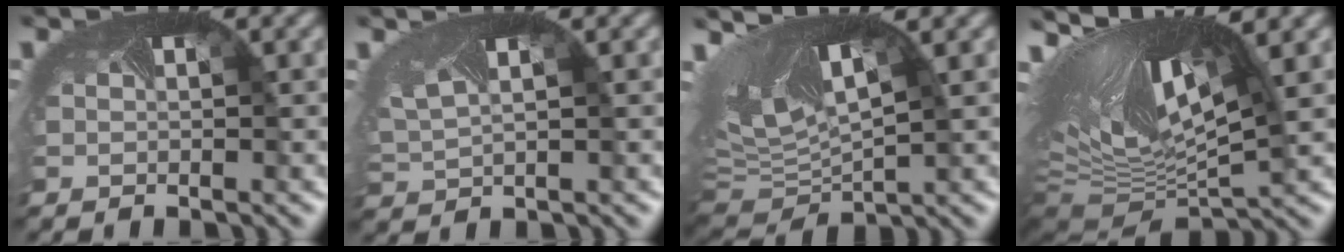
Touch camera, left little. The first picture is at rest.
{"total": 2.6, "force": [1.5, 1.1, 1.8], "torque": [-0.057, 0.001, 0.042]}
{"total": 10.2, "force": [2.4, 5.0, 8.5], "torque": [-0.186, -0.006, 0.057]}
{"total": 14.0, "force": [4.4, 5.5, 12.1], "torque": [-0.229, 0.010, 0.091]}